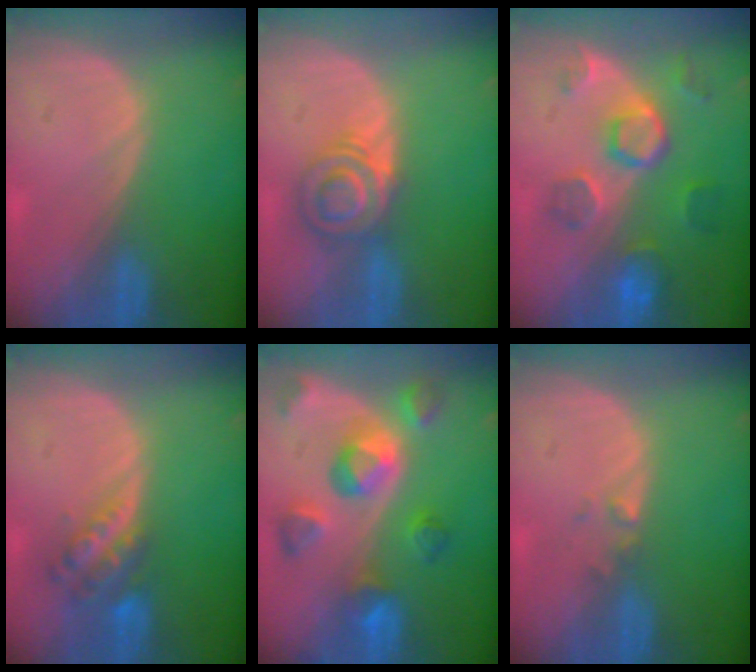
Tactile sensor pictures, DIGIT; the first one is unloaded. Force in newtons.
{"total": 5.7, "press": 5.6, "slide": 1.1}
{"total": 8.6, "press": 7.7, "slide": 3.8}
{"total": 5.8, "press": 5.1, "slide": 2.8}
{"total": 9.9, "press": 8.8, "slide": 4.6}
{"total": 1.3, "press": 1.0, "slide": 0.8}